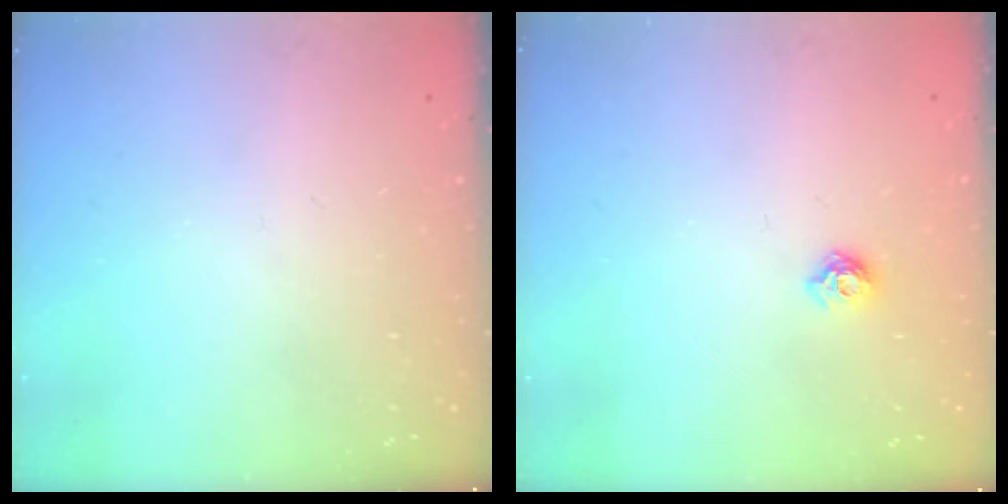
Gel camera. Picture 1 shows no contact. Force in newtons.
{"total": 5.6, "press": 5.6, "slide": 0.9}